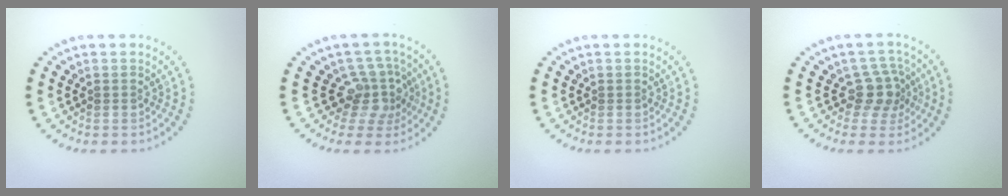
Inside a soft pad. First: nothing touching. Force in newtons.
{"total": 3.3, "press": 2.5, "slide": 2.1}
{"total": 0.0}
{"total": 3.0, "press": 2.3, "slide": 1.9}